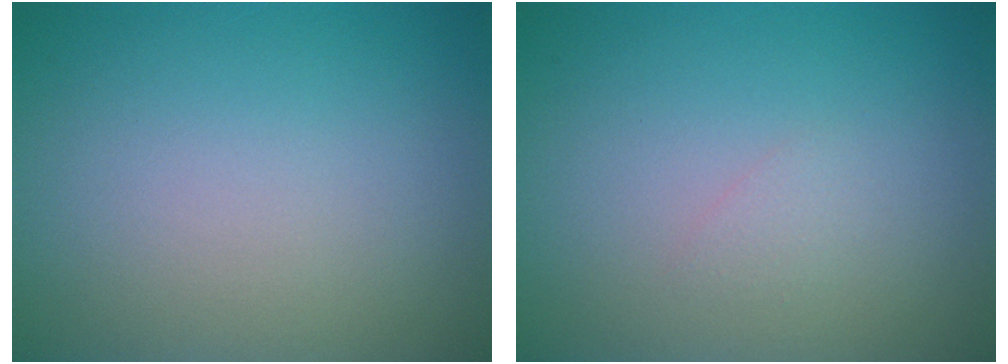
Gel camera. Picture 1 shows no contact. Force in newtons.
{"total": 0.7, "press": 0.7, "slide": 0.1}